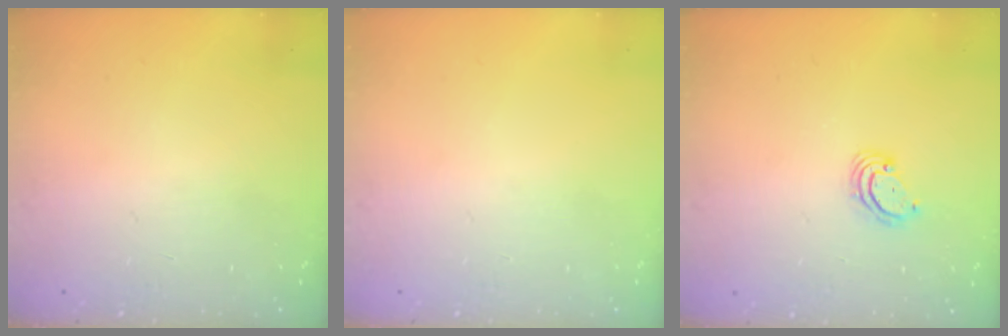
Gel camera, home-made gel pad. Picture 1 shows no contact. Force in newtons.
{"total": 0.0}
{"total": 3.6, "press": 3.6, "slide": 0.4}